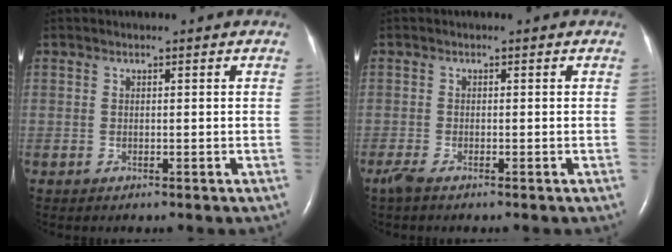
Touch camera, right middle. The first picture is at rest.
{"total": 1.6, "force": [-1.2, 0.2, 1.0], "torque": [-0.033, -0.007, -0.026]}